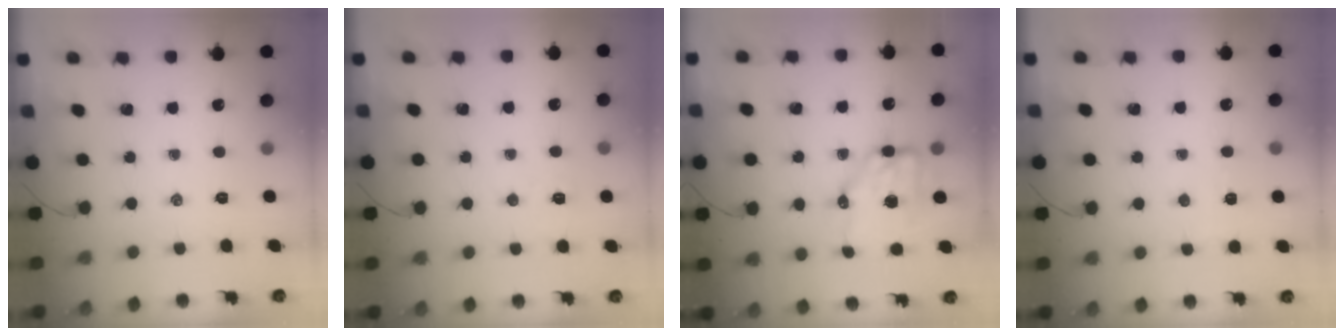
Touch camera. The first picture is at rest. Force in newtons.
{"total": 2.8, "press": 2.7, "slide": 0.8}
{"total": 7.2, "press": 7.0, "slide": 1.6}
{"total": 2.8, "press": 2.7, "slide": 0.9}